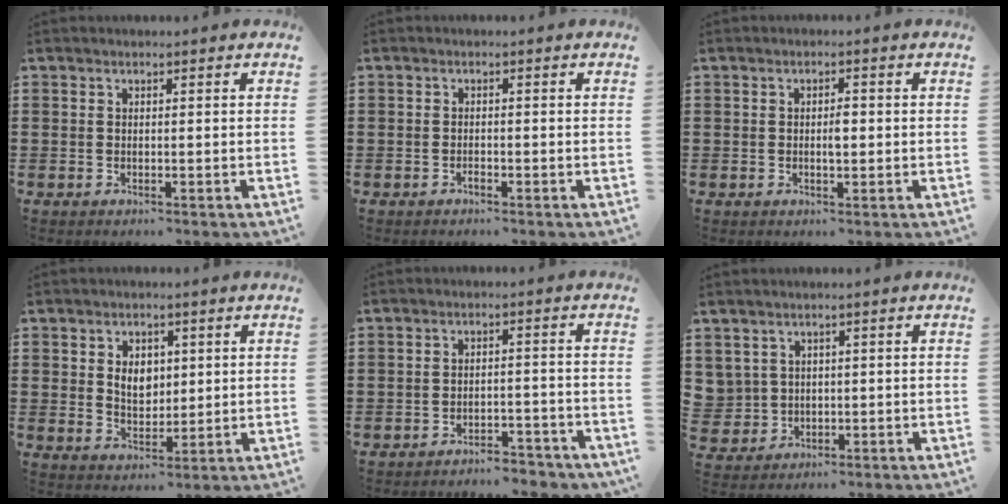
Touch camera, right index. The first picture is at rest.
{"total": 0.8, "force": [-0.6, 0.3, 0.3], "torque": [-0.009, 0.000, -0.013]}
{"total": 2.1, "force": [0.0, 0.7, 2.0], "torque": [-0.038, 0.001, -0.001]}
{"total": 4.4, "force": [1.0, 3.2, 2.7], "torque": [-0.048, 0.006, 0.012]}
{"total": 3.3, "force": [-3.3, 0.2, 0.3], "torque": [-0.011, 0.003, -0.068]}
{"total": 2.6, "force": [1.2, 2.3, 0.0], "torque": [-0.014, 0.009, 0.022]}